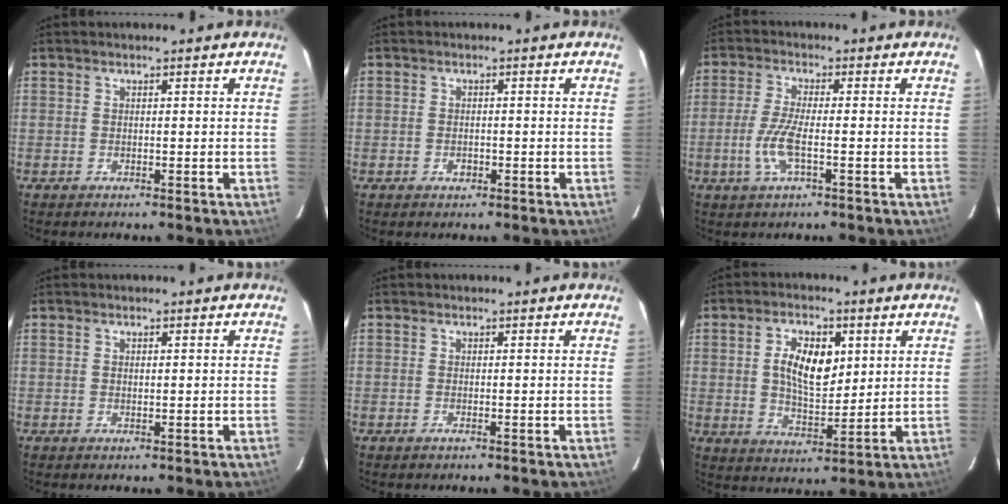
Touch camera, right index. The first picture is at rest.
{"total": 1.3, "force": [-0.6, 1.0, 0.6], "torque": [-0.010, 0.002, -0.006]}
{"total": 6.1, "force": [-1.9, 1.0, 5.7], "torque": [-0.124, -0.006, -0.038]}
{"total": 0.7, "force": [0.2, 0.3, 0.5], "torque": [-0.009, 0.002, 0.005]}
{"total": 0.0}
{"total": 9.8, "force": [2.6, 5.4, 7.8], "torque": [-0.139, 0.011, 0.052]}